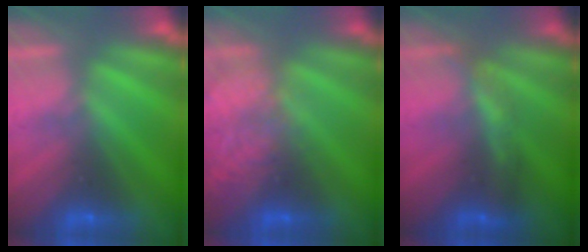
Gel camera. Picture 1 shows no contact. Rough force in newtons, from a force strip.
{"total": 2.1}
{"total": 2.0}